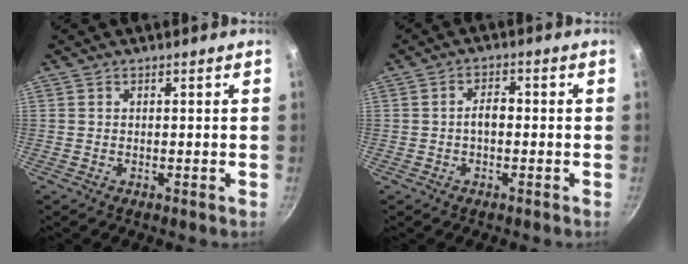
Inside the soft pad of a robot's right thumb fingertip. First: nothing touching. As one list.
[{"total": 3.3, "force": [-0.4, 2.0, 2.6], "torque": [-0.034, 0.014, -0.009]}]